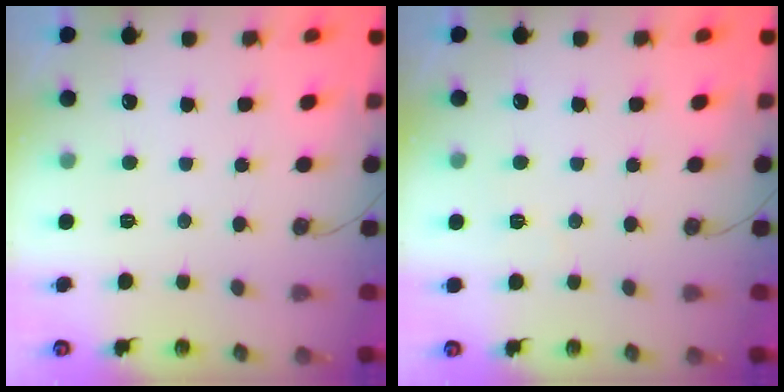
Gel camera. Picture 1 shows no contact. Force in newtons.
{"total": 2.1, "press": 2.1, "slide": 0.5}